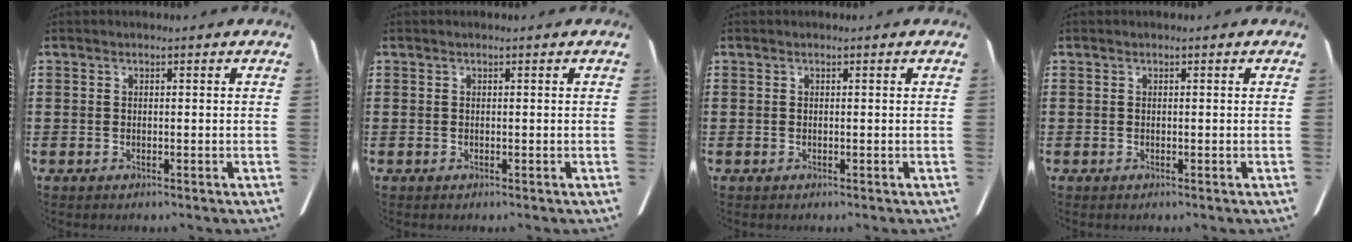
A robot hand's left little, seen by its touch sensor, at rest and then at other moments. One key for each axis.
{"total": 0.0}
{"total": 0.0}
{"total": 0.0}